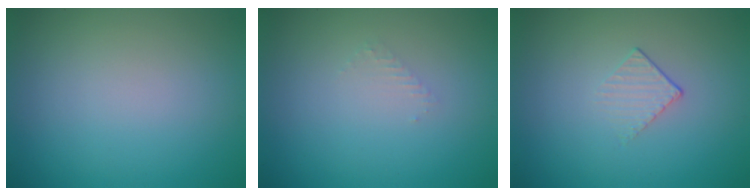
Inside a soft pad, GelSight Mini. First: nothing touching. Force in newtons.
{"total": 0.8, "press": 0.8, "slide": 0.3}
{"total": 1.2, "press": 0.5, "slide": 1.1}